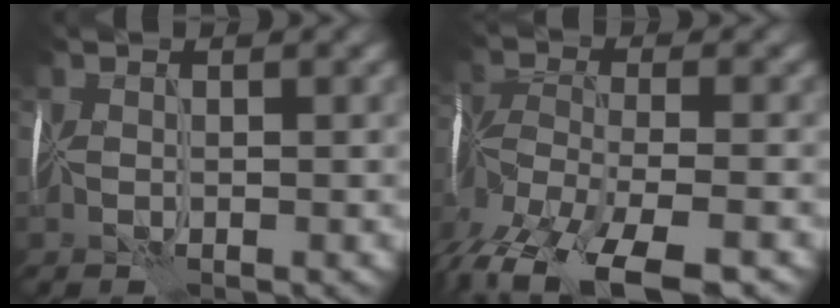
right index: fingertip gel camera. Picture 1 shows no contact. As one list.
[{"total": 11.3, "force": [-8.5, 4.2, 6.2], "torque": [-0.142, -0.022, -0.132]}]